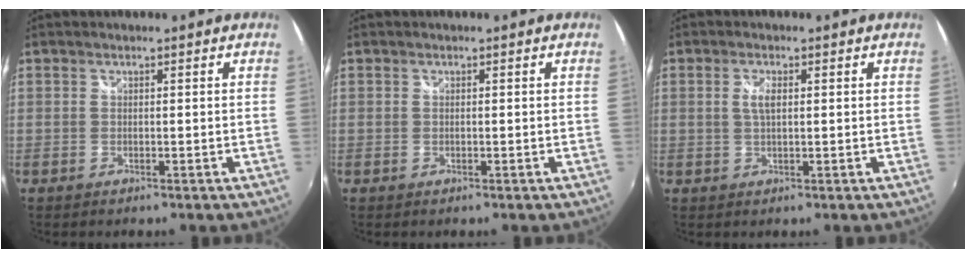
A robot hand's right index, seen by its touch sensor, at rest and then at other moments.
{"total": 0.0}
{"total": 2.5, "force": [0.5, 1.0, 2.3], "torque": [-0.044, 0.001, 0.007]}